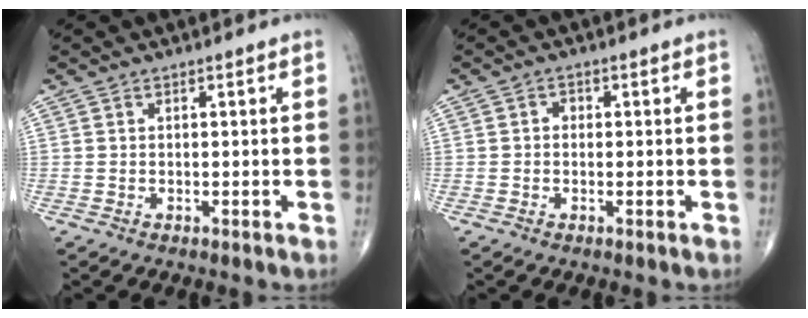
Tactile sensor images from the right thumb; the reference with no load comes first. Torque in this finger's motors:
{"motor_torque": [0.15, 0.33, 0.12, 0.03, 0.00]}